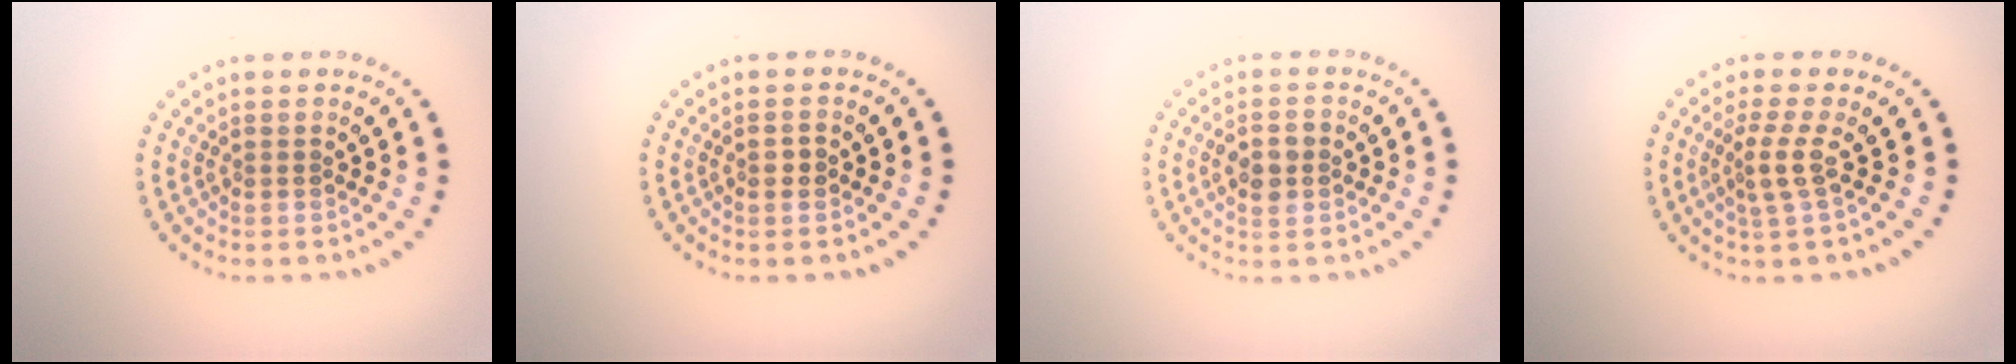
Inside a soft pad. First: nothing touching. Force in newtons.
{"total": 1.0, "press": 1.0, "slide": 0.2}
{"total": 2.7, "press": 2.7, "slide": 0.1}
{"total": 2.2, "press": 1.5, "slide": 1.7}